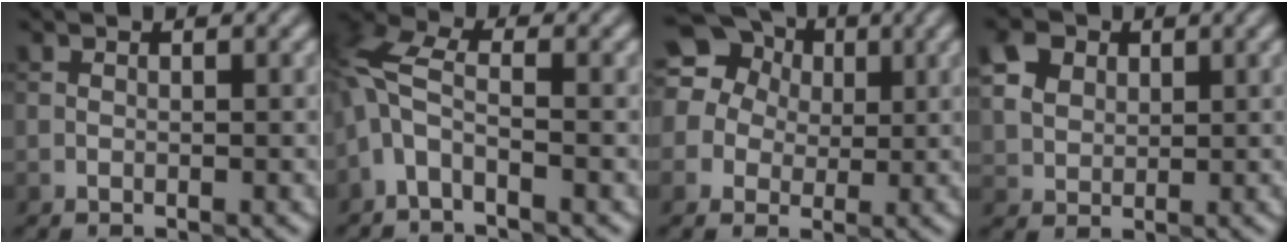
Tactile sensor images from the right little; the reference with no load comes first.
{"total": 3.9, "force": [-1.6, 1.6, 3.2], "torque": [-0.075, 0.011, -0.047]}
{"total": 12.9, "force": [4.4, 11.2, 4.7], "torque": [-0.117, 0.055, 0.048]}
{"total": 5.2, "force": [2.6, 3.7, 2.6], "torque": [-0.077, 0.024, 0.052]}